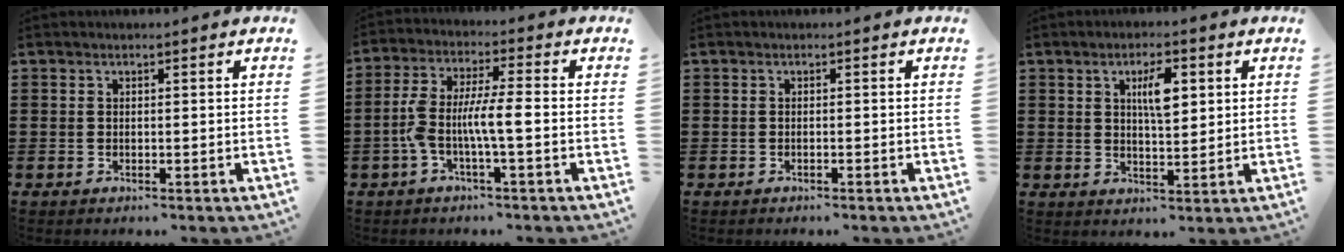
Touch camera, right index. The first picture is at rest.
{"total": 6.7, "force": [-1.8, 1.2, 6.3], "torque": [-0.140, -0.007, -0.043]}
{"total": 0.0}
{"total": 5.2, "force": [1.7, 1.9, 4.6], "torque": [-0.080, 0.003, 0.022]}